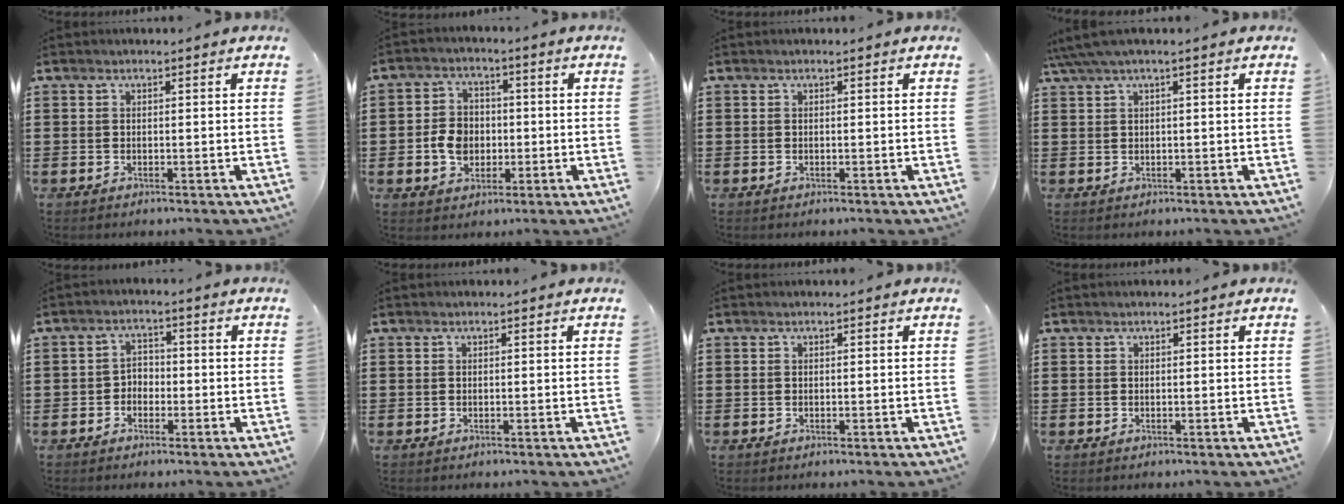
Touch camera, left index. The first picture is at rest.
{"total": 5.6, "force": [-1.0, 4.4, 3.2], "torque": [-0.083, 0.006, -0.023]}
{"total": 0.0}
{"total": 2.0, "force": [0.6, 0.1, 1.9], "torque": [-0.044, -0.004, 0.008]}
{"total": 2.3, "force": [-1.4, 1.7, 0.8], "torque": [-0.020, 0.009, -0.033]}
{"total": 0.0}
{"total": 0.0}
{"total": 0.0}